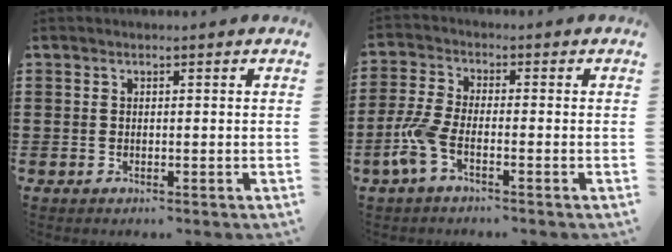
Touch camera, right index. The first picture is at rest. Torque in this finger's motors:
{"motor_torque": [1.00, -0.19, 0.37, 0.17]}